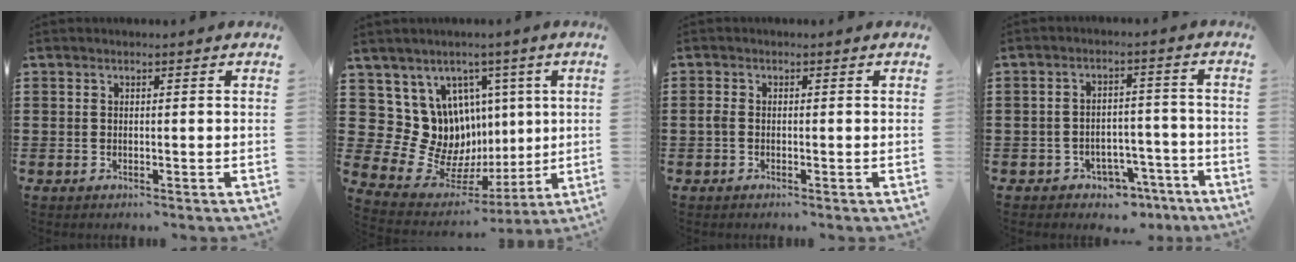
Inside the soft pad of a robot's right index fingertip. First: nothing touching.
{"total": 12.1, "force": [2.8, 11.5, 2.9], "torque": [-0.080, -0.046, 0.070]}
{"total": 1.0, "force": [-0.4, 0.6, 0.8], "torque": [-0.024, -0.003, -0.011]}
{"total": 4.1, "force": [-3.5, 1.8, 1.0], "torque": [-0.021, 0.013, -0.069]}